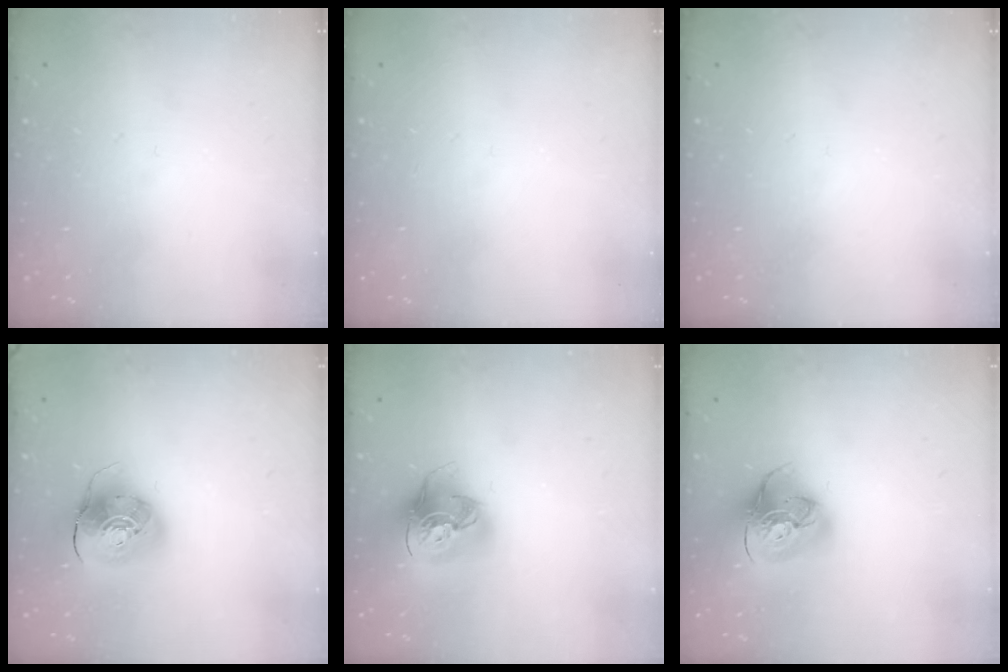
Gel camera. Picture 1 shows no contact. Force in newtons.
{"total": 0.0}
{"total": 0.0}
{"total": 10.5, "press": 10.4, "slide": 1.6}
{"total": 15.8, "press": 15.7, "slide": 1.6}
{"total": 16.4, "press": 16.3, "slide": 1.9}